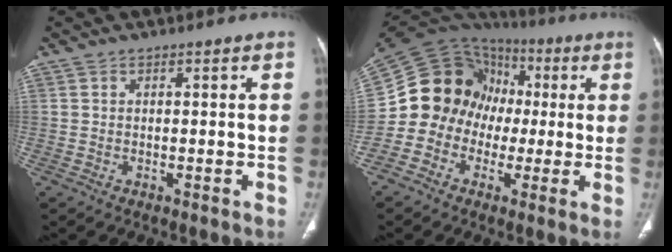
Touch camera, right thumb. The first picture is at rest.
{"total": 16.2, "force": [-1.2, 14.9, 6.3], "torque": [-0.077, 0.068, -0.028]}